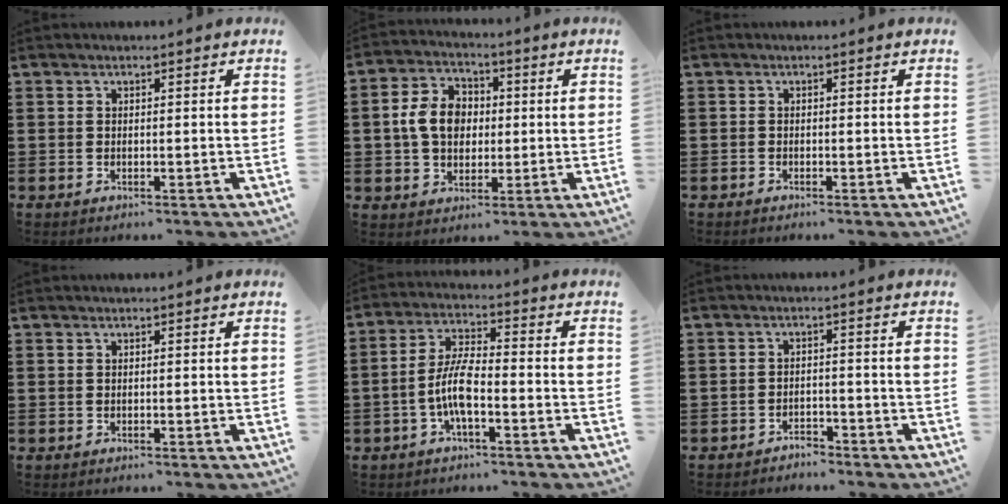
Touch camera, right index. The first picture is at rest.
{"total": 8.1, "force": [0.4, 6.3, 5.1], "torque": [-0.125, 0.013, -0.001]}
{"total": 0.5, "force": [-0.5, 0.2, 0.0], "torque": [-0.001, 0.001, -0.011]}
{"total": 0.0}
{"total": 6.9, "force": [-2.3, 1.9, 6.3], "torque": [-0.148, -0.011, -0.051]}
{"total": 2.3, "force": [-2.3, 0.4, 0.0], "torque": [-0.008, 0.001, -0.050]}